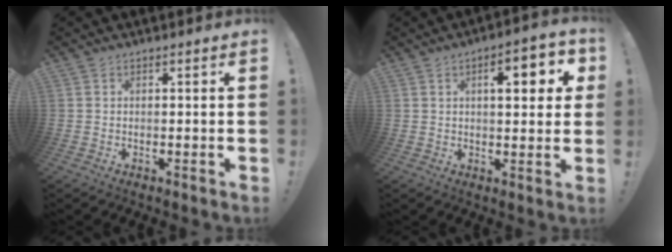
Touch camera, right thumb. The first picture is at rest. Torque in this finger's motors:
{"motor_torque": [0.75, 1.34, 0.62, 0.62, 0.20]}